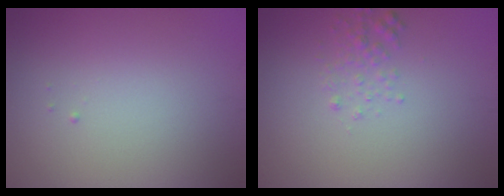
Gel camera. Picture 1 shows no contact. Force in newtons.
{"total": 1.4, "press": 1.4, "slide": 0.1}